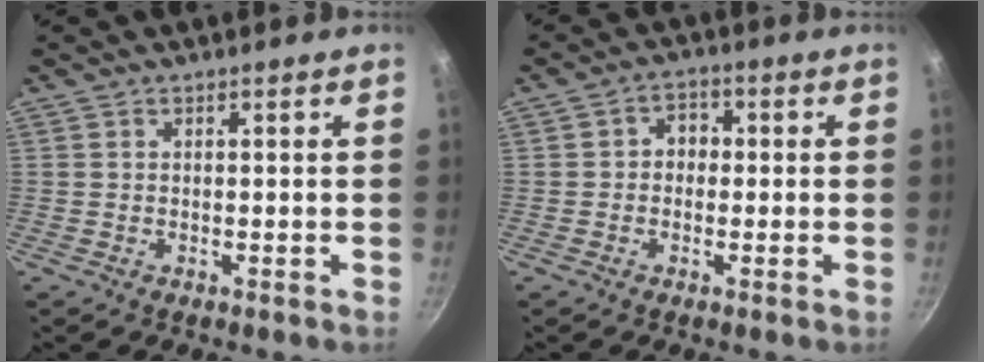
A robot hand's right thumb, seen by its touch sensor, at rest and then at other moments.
{"total": 3.8, "force": [-0.1, 3.2, 2.0], "torque": [-0.008, 0.011, -0.009]}